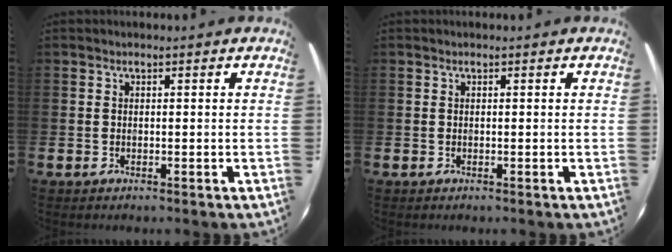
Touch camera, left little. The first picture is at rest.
{"total": 0.0}